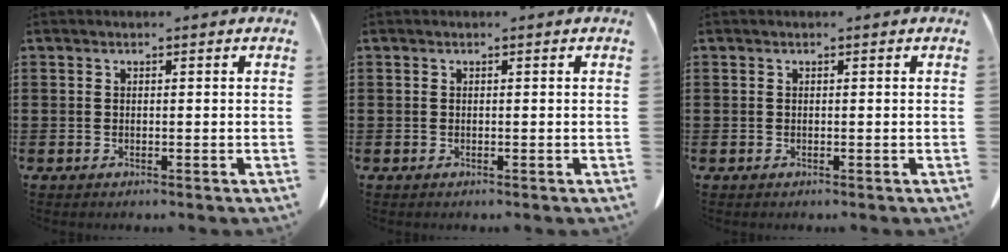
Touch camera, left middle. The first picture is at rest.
{"total": 0.0}
{"total": 0.0}